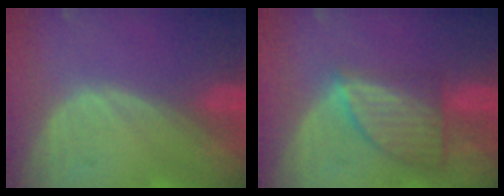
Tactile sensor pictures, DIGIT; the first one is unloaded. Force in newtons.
{"total": 7.6, "press": 6.7, "slide": 3.5}